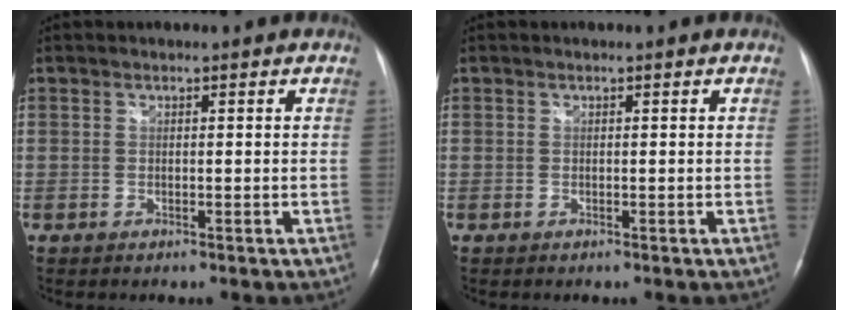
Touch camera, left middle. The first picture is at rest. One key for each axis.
{"total": 0.0}